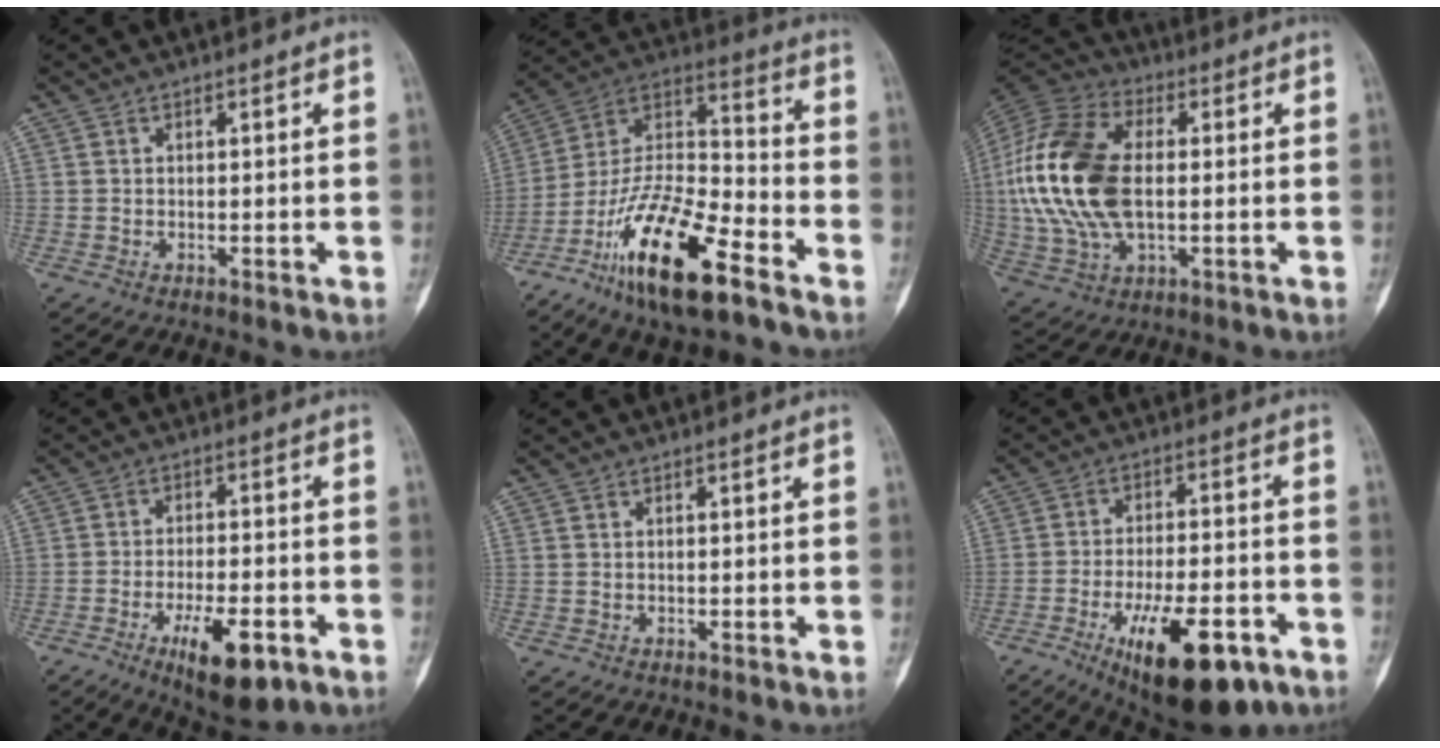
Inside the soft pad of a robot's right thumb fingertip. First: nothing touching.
{"total": 21.0, "force": [-12.4, 6.6, 15.6], "torque": [-0.302, 0.065, -0.229]}
{"total": 22.1, "force": [0.6, 12.8, 18.0], "torque": [-0.387, 0.005, 0.012]}
{"total": 11.8, "force": [-5.7, 4.5, 9.3], "torque": [-0.141, 0.017, -0.081]}
{"total": 0.0}
{"total": 18.4, "force": [-9.3, 7.3, 14.2], "torque": [-0.205, 0.035, -0.131]}